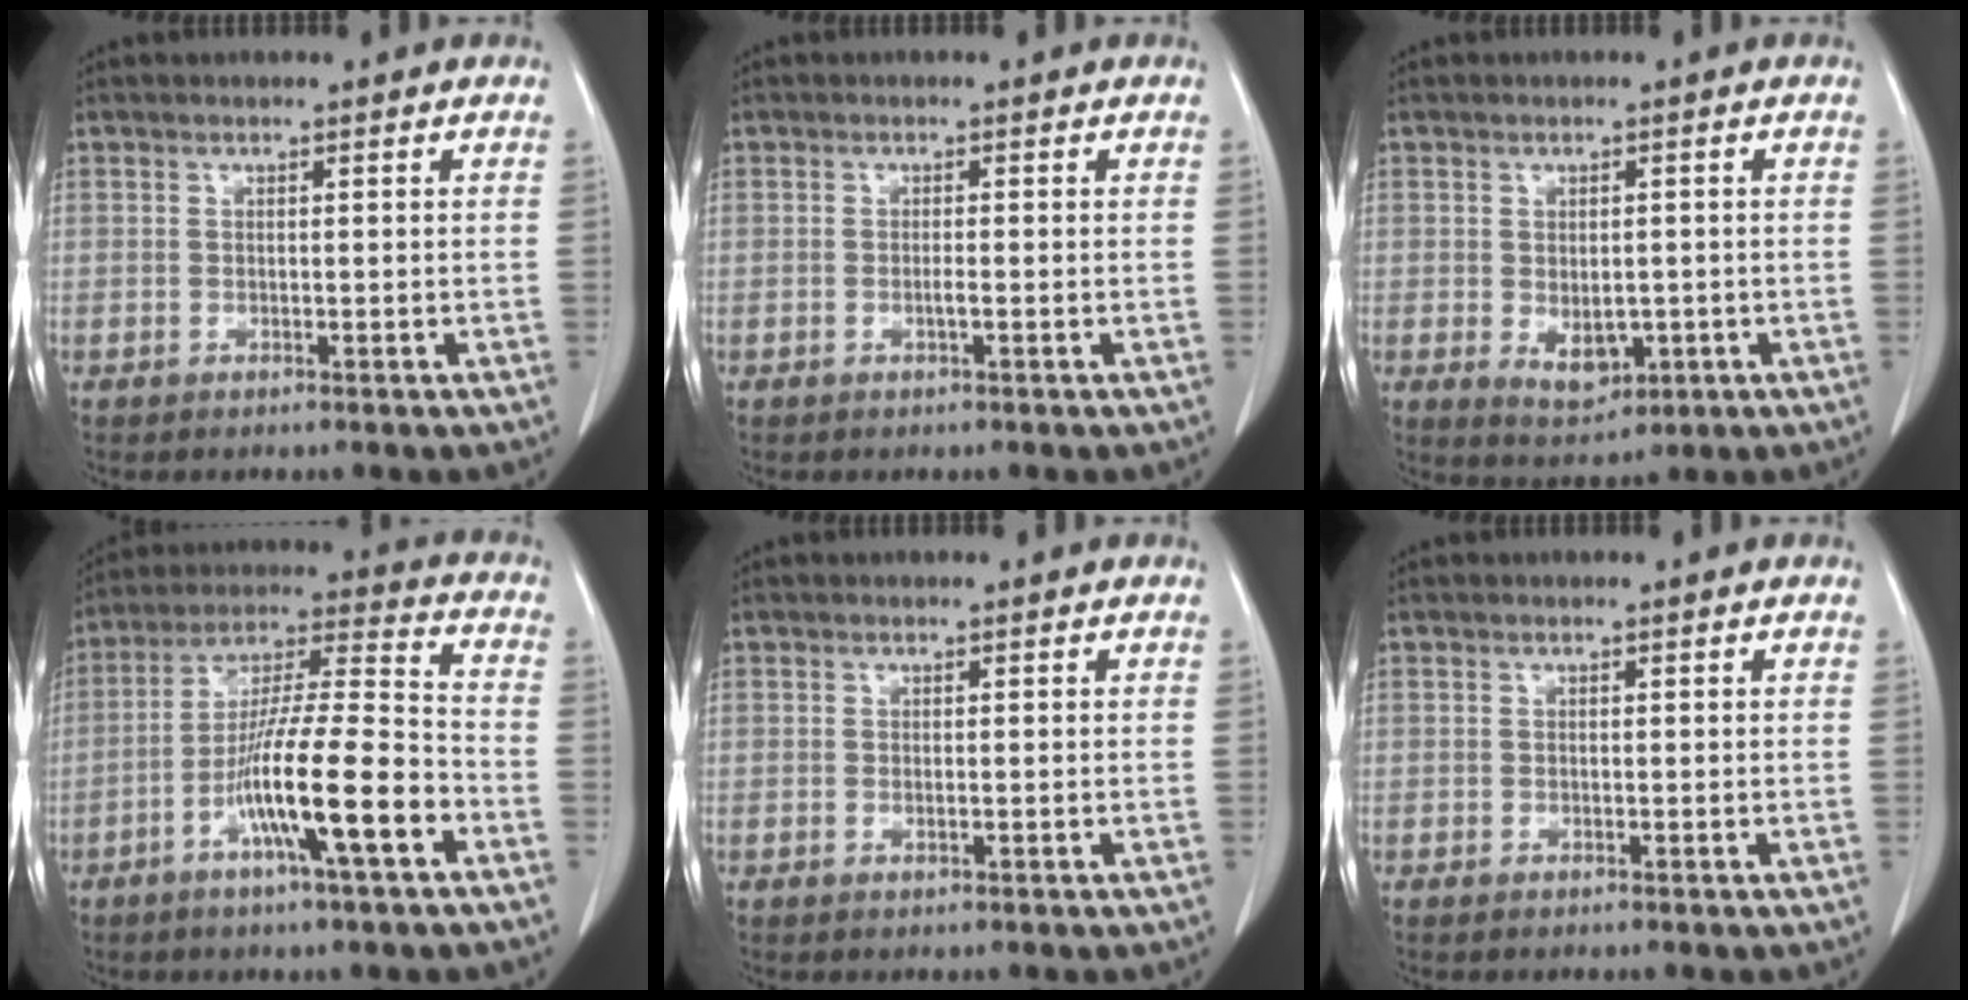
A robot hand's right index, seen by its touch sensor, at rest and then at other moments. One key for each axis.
{"total": 1.2, "fx": -0.4, "fy": 0.2, "fz": 1.1, "tx": -0.023, "ty": 0.001, "tz": -0.007}
{"total": 6.5, "fx": -1.5, "fy": 4.1, "fz": 4.9, "tx": -0.082, "ty": -0.006, "tz": -0.006}
{"total": 16.0, "fx": -6.5, "fy": 1.0, "fz": 14.6, "tx": -0.262, "ty": -0.003, "tz": -0.113}
{"total": 0.9, "fx": -0.2, "fy": 0.4, "fz": 0.8, "tx": -0.019, "ty": -0.002, "tz": 0.000}
{"total": 0.0}